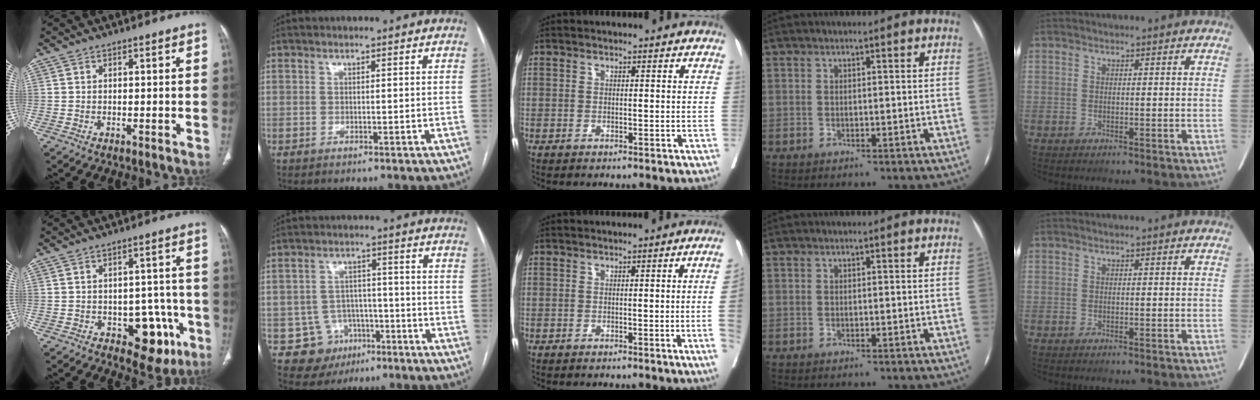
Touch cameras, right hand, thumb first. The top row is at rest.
{"thumb": {"total": 10.1, "force": [-4.2, 6.3, 6.7], "torque": [-0.042, 0.028, -0.045]}, "index": {"total": 8.3, "force": [-3.5, 7.5, 0.9], "torque": [-0.009, 0.016, -0.041]}, "middle": {"total": 3.8, "force": [-0.5, -0.4, 3.8], "torque": [-0.044, 0.003, -0.009]}}